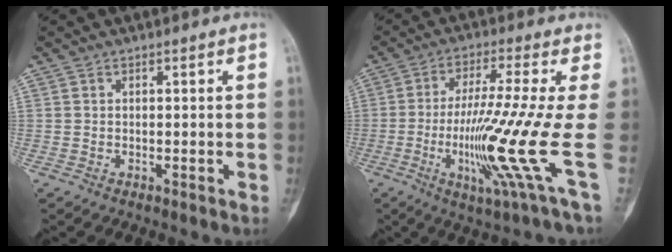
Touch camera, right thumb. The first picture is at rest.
{"total": 15.1, "force": [-2.9, -1.2, 14.8], "torque": [-0.282, -0.023, -0.062]}